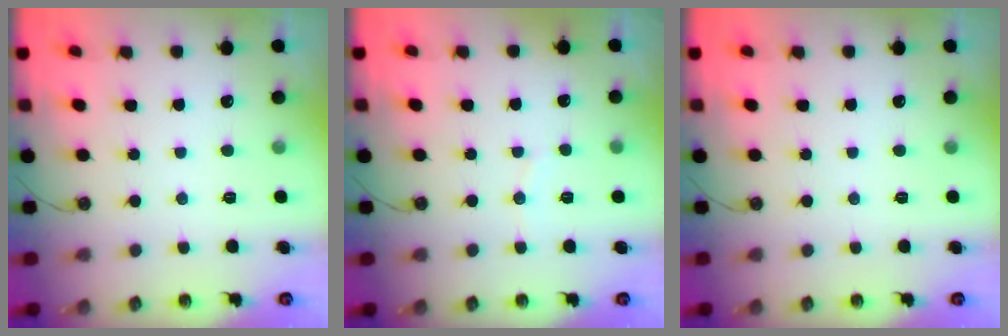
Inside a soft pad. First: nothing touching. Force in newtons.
{"total": 3.5, "press": 3.5, "slide": 0.4}
{"total": 0.0}